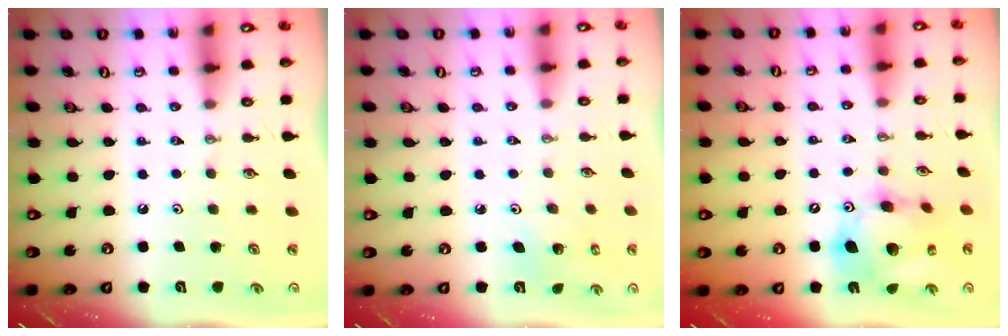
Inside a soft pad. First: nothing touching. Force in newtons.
{"total": 2.4, "press": 2.4, "slide": 0.1}
{"total": 16.5, "press": 16.4, "slide": 2.0}